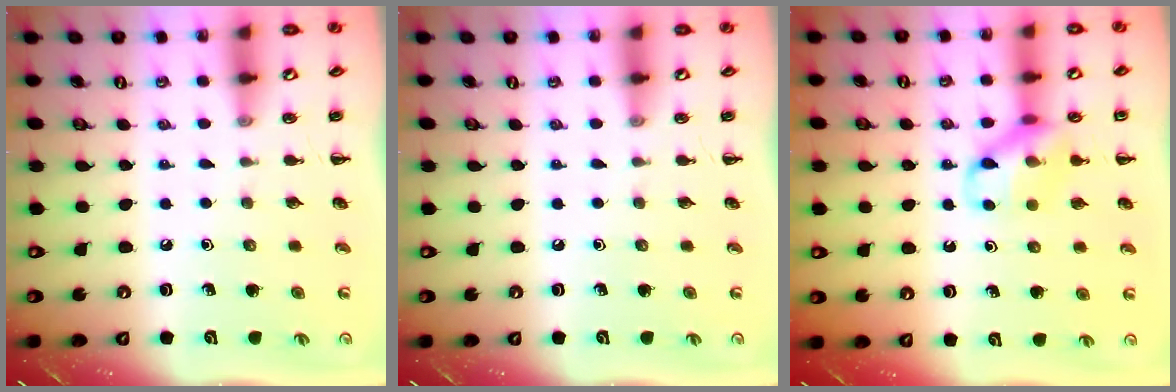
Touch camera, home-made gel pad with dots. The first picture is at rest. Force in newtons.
{"total": 0.0}
{"total": 13.0, "press": 12.9, "slide": 1.5}